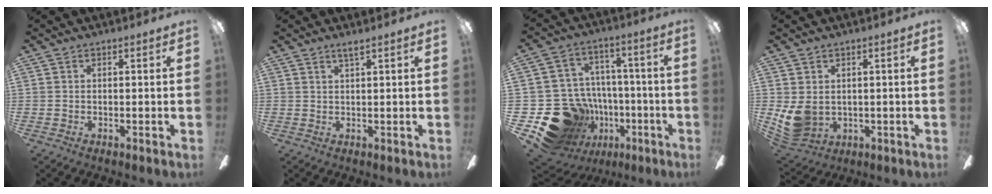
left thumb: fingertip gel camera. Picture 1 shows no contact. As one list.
[{"total": 1.8, "force": [1.5, -0.1, 1.0], "torque": [-0.023, -0.001, 0.027]}, {"total": 21.3, "force": [-9.7, 16.8, 8.6], "torque": [-0.168, 0.051, -0.110]}, {"total": 7.4, "force": [0.8, 5.9, 4.4], "torque": [-0.107, -0.011, 0.017]}]